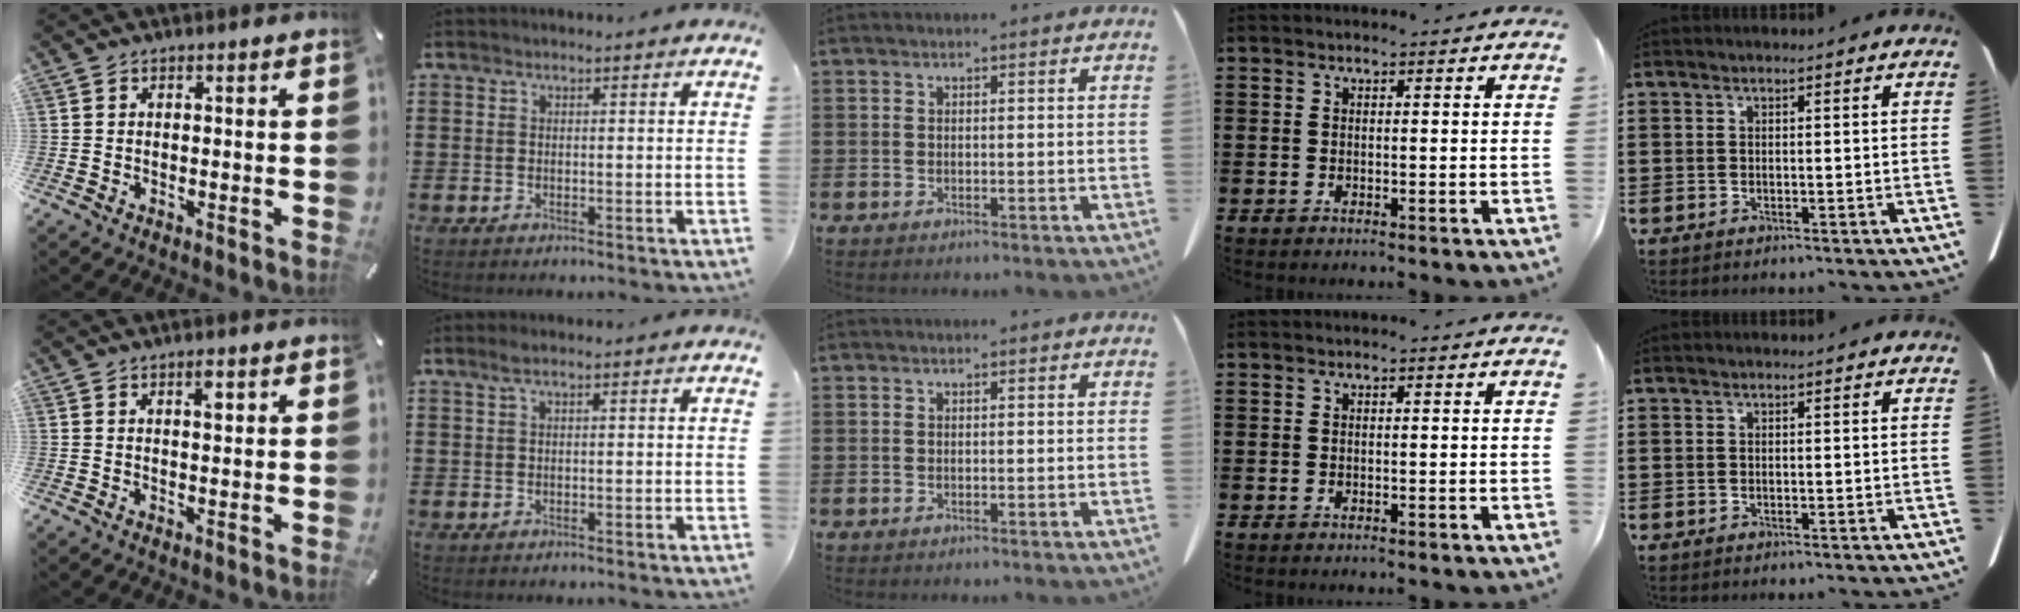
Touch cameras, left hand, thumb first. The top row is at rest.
{"thumb": {"total": 2.1, "force": [0.9, 0.7, 1.7], "torque": [-0.028, -0.001, 0.013]}, "index": {"total": 1.0, "force": [0.5, 0.1, 0.9], "torque": [-0.019, 0.001, 0.009]}}